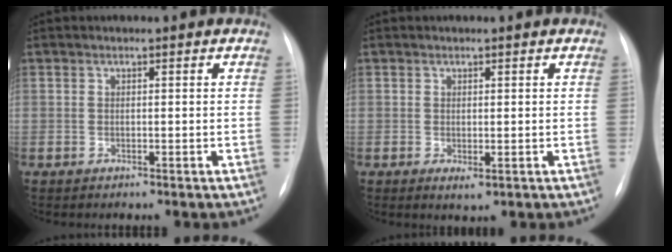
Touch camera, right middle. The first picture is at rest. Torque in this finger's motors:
{"motor_torque": [0.26, -0.19, 0.09, 0.03]}